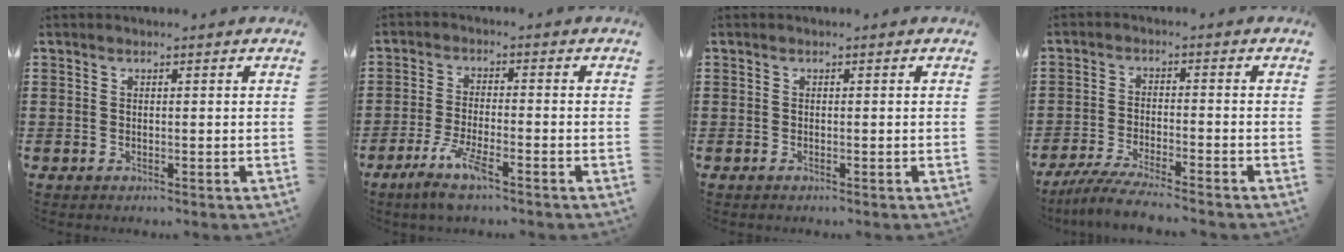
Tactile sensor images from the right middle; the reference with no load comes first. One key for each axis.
{"total": 5.7, "fx": -3.6, "fy": 0.7, "fz": 4.4, "tx": -0.096, "ty": -0.011, "tz": -0.065}
{"total": 0.0}
{"total": 5.0, "fx": -4.6, "fy": -0.2, "fz": 2.0, "tx": -0.054, "ty": -0.019, "tz": -0.093}